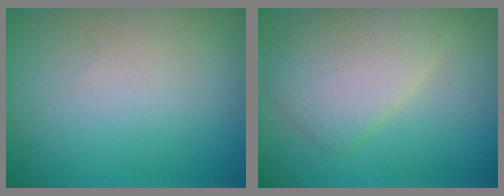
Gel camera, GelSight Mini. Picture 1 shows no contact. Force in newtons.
{"total": 4.5, "press": 4.5, "slide": 0.2}